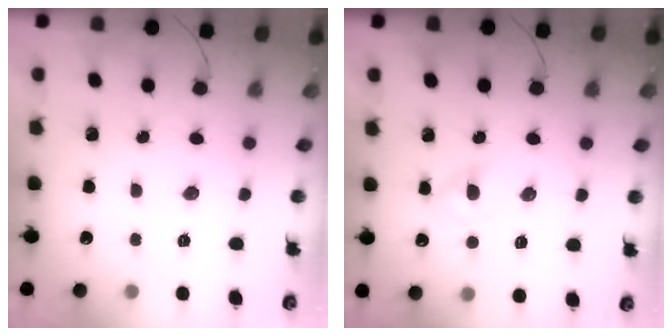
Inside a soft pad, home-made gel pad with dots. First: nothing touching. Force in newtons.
{"total": 2.2, "press": 2.0, "slide": 1.1}